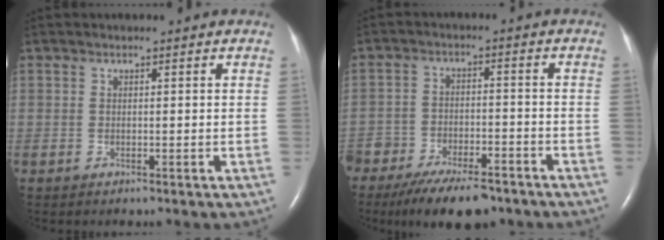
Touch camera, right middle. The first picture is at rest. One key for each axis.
{"total": 12.6, "fx": -9.8, "fy": 4.6, "fz": 6.5, "tx": -0.100, "ty": -0.011, "tz": -0.154}